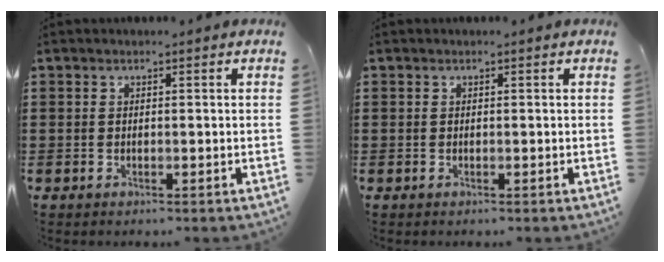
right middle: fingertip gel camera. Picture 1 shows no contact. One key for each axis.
{"total": 0.0}